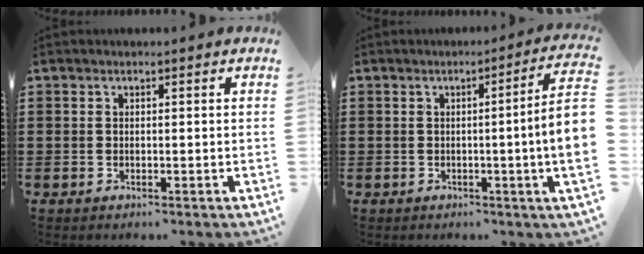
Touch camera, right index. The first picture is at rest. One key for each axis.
{"total": 6.7, "fx": -0.2, "fy": -0.8, "fz": 6.6, "tx": -0.099, "ty": -0.019, "tz": -0.007}